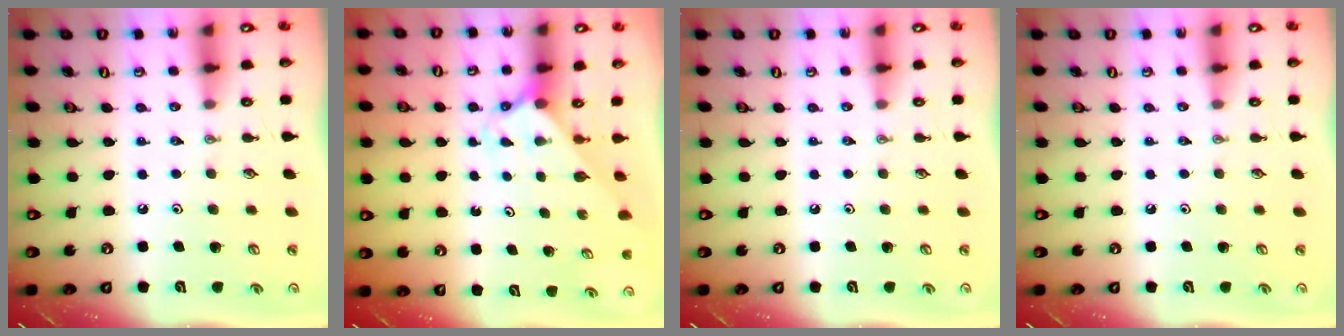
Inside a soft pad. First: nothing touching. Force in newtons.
{"total": 2.1, "press": 2.1, "slide": 0.2}
{"total": 0.0}
{"total": 0.0}